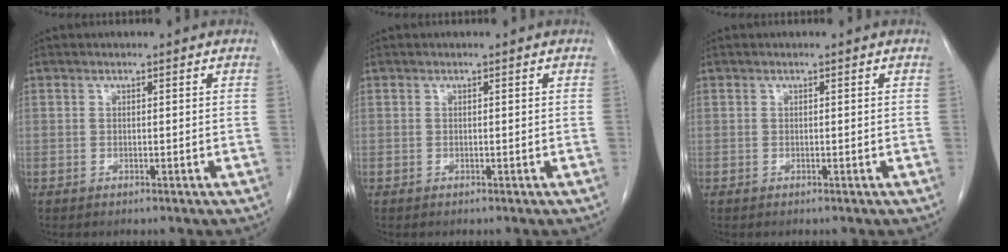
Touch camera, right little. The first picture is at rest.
{"total": 0.0}
{"total": 0.0}